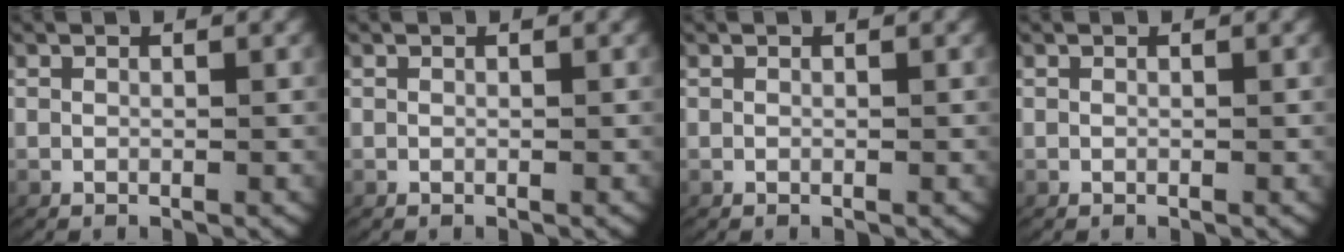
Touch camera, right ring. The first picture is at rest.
{"total": 0.0}
{"total": 0.0}
{"total": 0.0}